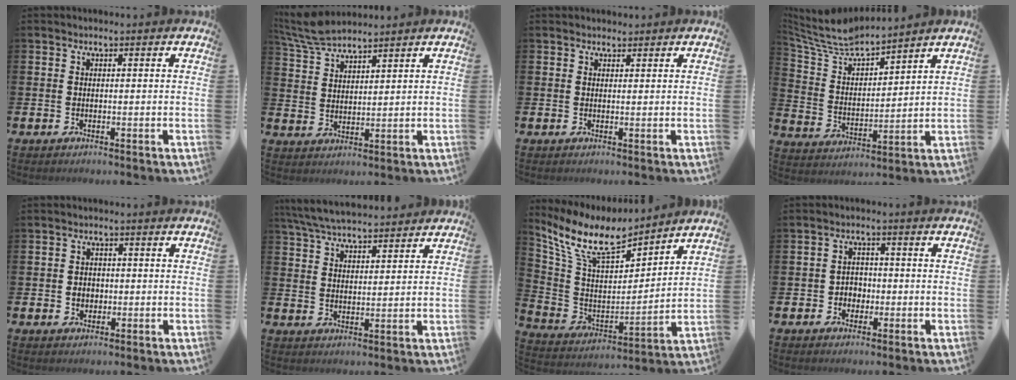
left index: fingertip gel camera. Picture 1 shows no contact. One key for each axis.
{"total": 6.3, "fx": 6.0, "fy": 0.9, "fz": 1.8, "tx": -0.057, "ty": -0.022, "tz": 0.112}
{"total": 1.2, "fx": 1.1, "fy": 0.5, "fz": -0.1, "tx": 0.012, "ty": 0.001, "tz": 0.019}
{"total": 6.9, "fx": 6.4, "fy": 1.6, "fz": 2.0, "tx": -0.076, "ty": -0.043, "tz": 0.108}
{"total": 1.8, "fx": -0.1, "fy": 1.7, "fz": 0.7, "tx": 0.003, "ty": 0.002, "tz": -0.009}
{"total": 6.1, "fx": 5.9, "fy": 0.7, "fz": 1.3, "tx": -0.050, "ty": -0.022, "tz": 0.109}
{"total": 10.3, "fx": 8.8, "fy": 3.3, "fz": 4.2, "tx": -0.129, "ty": -0.054, "tz": 0.155}
{"total": 2.4, "fx": -0.8, "fy": 2.2, "fz": 0.7, "tx": -0.016, "ty": 0.007, "tz": -0.021}